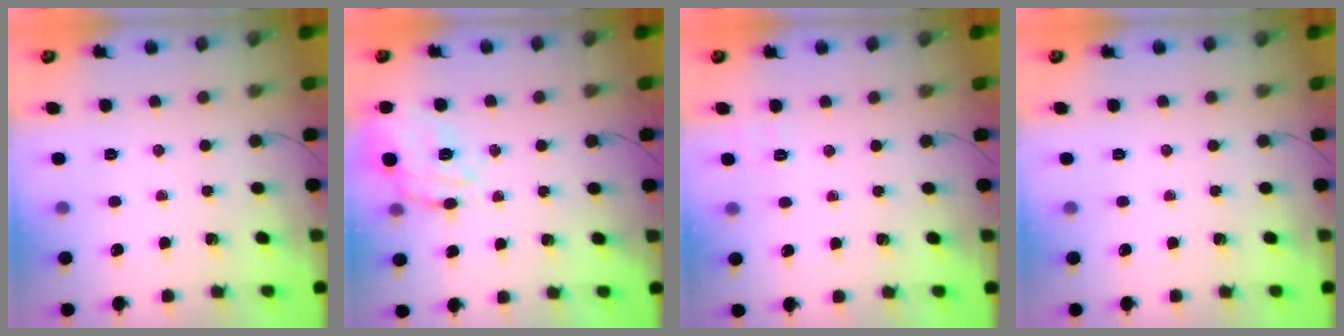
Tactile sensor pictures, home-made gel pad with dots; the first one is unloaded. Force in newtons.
{"total": 16.8, "press": 16.8, "slide": 0.5}
{"total": 1.8, "press": 0.9, "slide": 1.6}
{"total": 0.0}